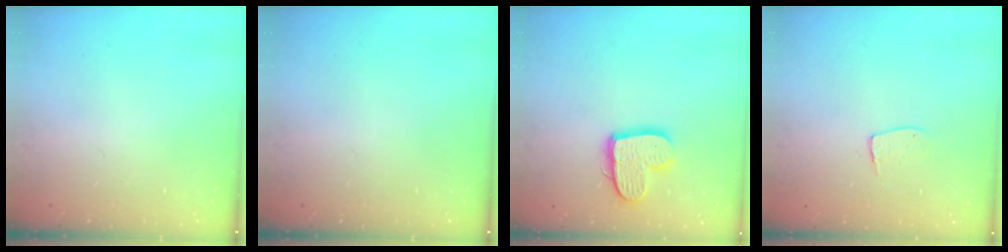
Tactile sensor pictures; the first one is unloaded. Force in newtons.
{"total": 0.0}
{"total": 12.5, "press": 12.4, "slide": 1.1}
{"total": 5.2, "press": 5.2, "slide": 0.3}